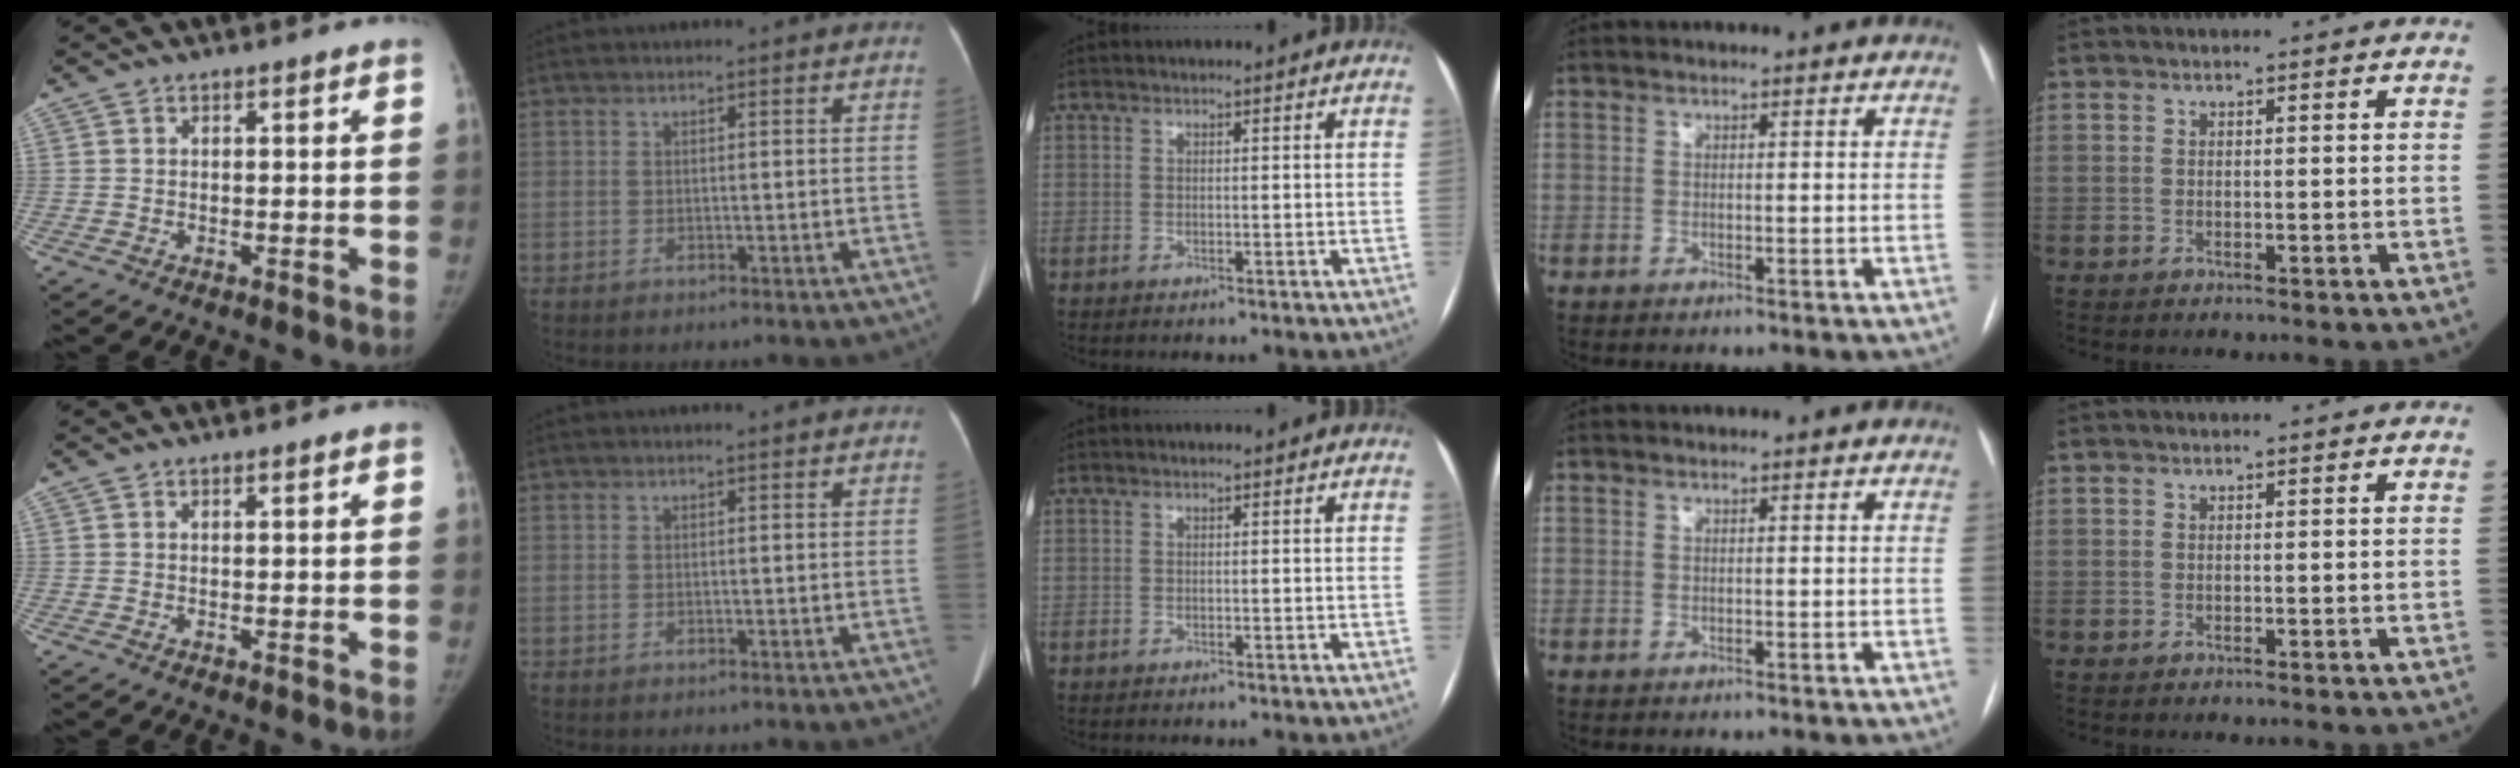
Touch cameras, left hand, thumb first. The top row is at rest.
{"thumb": {"total": 0.6, "force": [0.3, -0.1, 0.5], "torque": [-0.011, 0.000, 0.007]}, "index": {"total": 0.5, "force": [0.5, 0.1, 0.1], "torque": [-0.005, 0.001, 0.004]}}